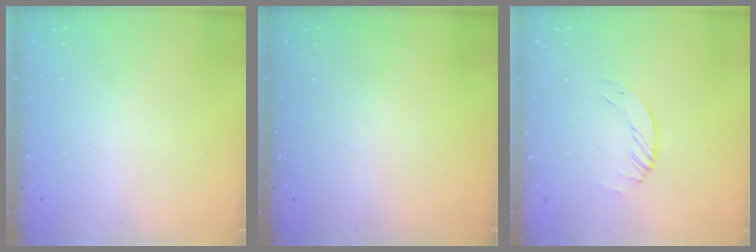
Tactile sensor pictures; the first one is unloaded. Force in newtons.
{"total": 0.0}
{"total": 1.6, "press": 1.6, "slide": 0.2}